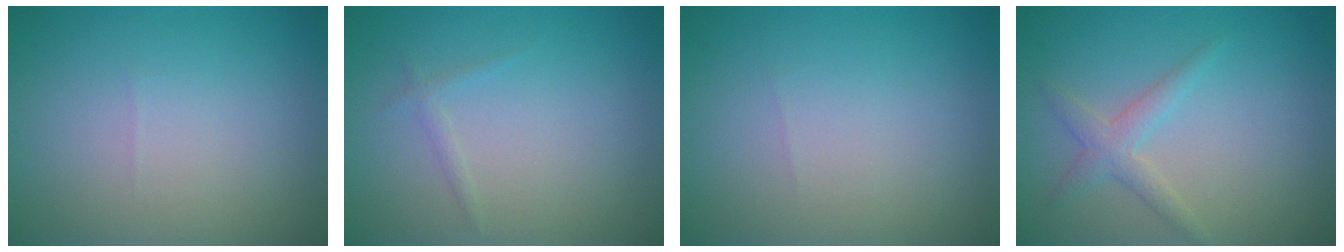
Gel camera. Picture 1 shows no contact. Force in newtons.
{"total": 0.8, "press": 0.8, "slide": 0.1}
{"total": 0.0}
{"total": 2.1, "press": 2.1, "slide": 0.1}